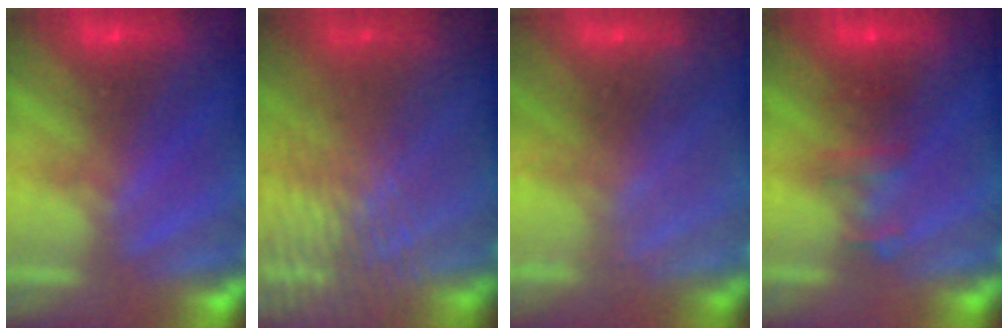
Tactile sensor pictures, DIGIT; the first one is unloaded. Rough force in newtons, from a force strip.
{"total": 4.6}
{"total": 2.1}
{"total": 2.8}